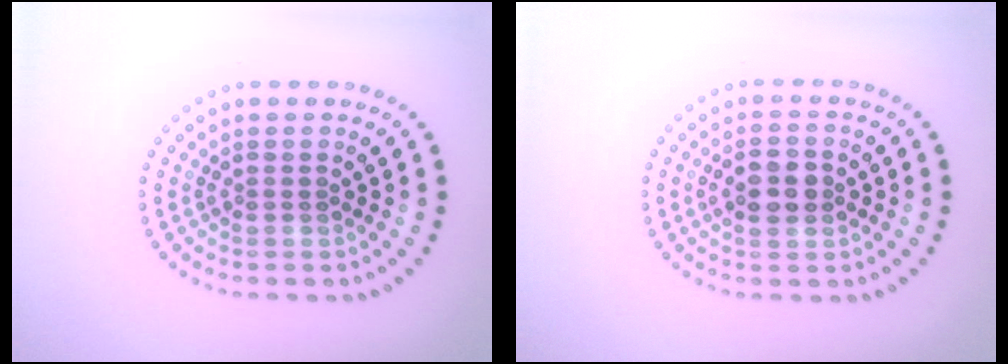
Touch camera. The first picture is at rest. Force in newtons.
{"total": 3.3, "press": 3.2, "slide": 0.2}